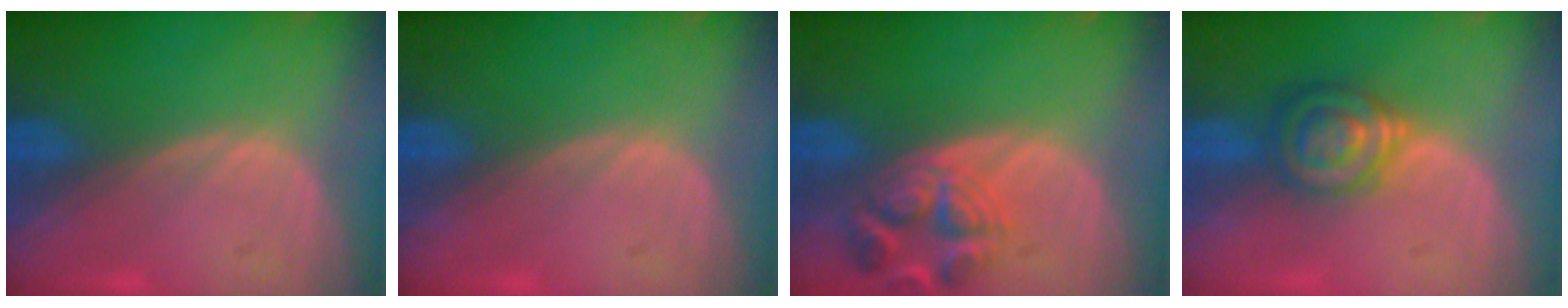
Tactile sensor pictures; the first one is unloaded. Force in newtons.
{"total": 0.0}
{"total": 6.9, "press": 6.3, "slide": 2.7}
{"total": 6.4, "press": 5.8, "slide": 2.8}